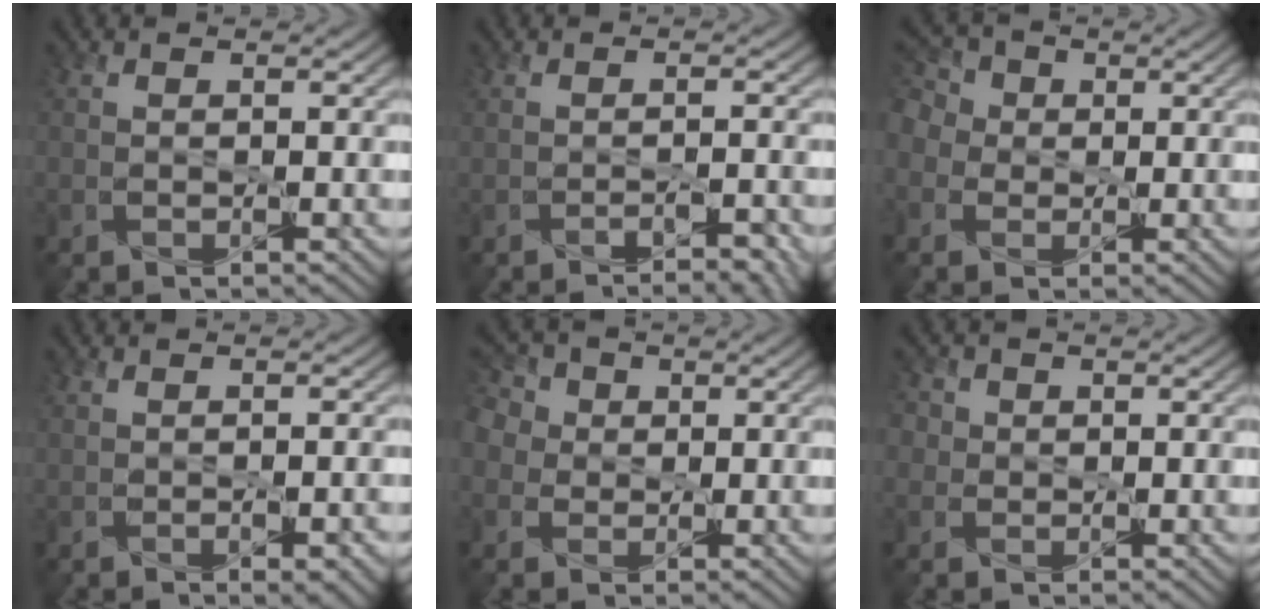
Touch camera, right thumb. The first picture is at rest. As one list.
[{"total": 3.0, "force": [-2.1, 0.5, 2.1], "torque": [-0.029, 0.003, -0.027]}, {"total": 5.9, "force": [0.7, 5.1, 2.9], "torque": [-0.100, 0.018, -0.004]}, {"total": 2.8, "force": [-1.2, 1.0, 2.3], "torque": [-0.035, -0.006, -0.008]}, {"total": 5.9, "force": [1.4, 5.0, 2.8], "torque": [-0.097, 0.022, 0.007]}, {"total": 3.3, "force": [1.0, 2.9, 1.0], "torque": [-0.031, 0.003, 0.008]}]